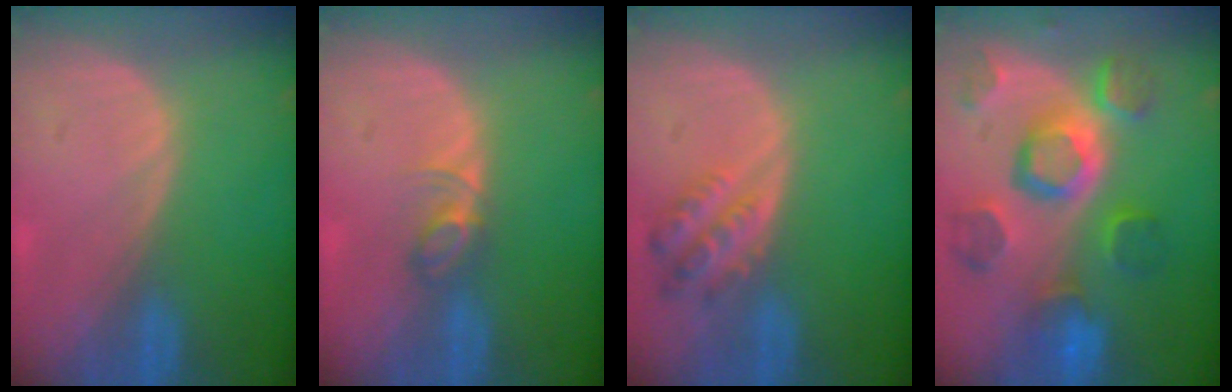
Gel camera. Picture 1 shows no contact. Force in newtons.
{"total": 2.8, "press": 2.8, "slide": 0.4}
{"total": 4.8, "press": 4.8, "slide": 0.5}
{"total": 11.7, "press": 10.2, "slide": 5.7}